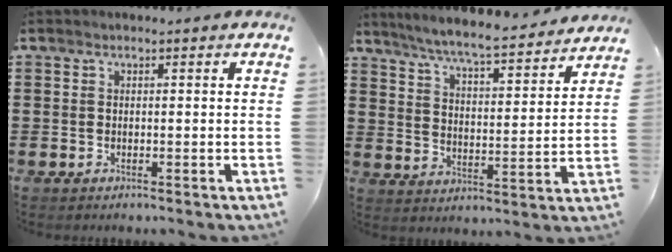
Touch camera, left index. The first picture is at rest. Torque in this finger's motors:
{"motor_torque": [2.14, 0.00, 0.58, 0.08]}